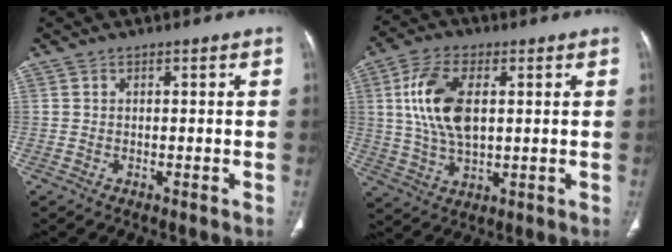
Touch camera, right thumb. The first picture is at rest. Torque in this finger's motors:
{"motor_torque": [1.28, 2.26, 1.68, 0.35, 0.50]}